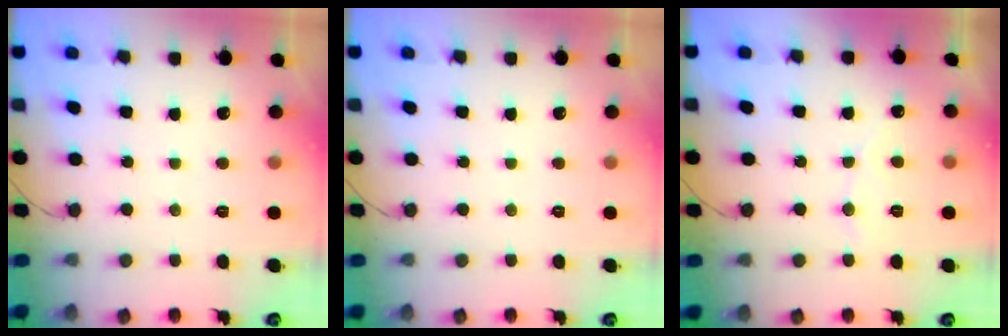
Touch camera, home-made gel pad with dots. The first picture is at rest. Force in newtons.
{"total": 0.0}
{"total": 4.1, "press": 4.1, "slide": 0.4}